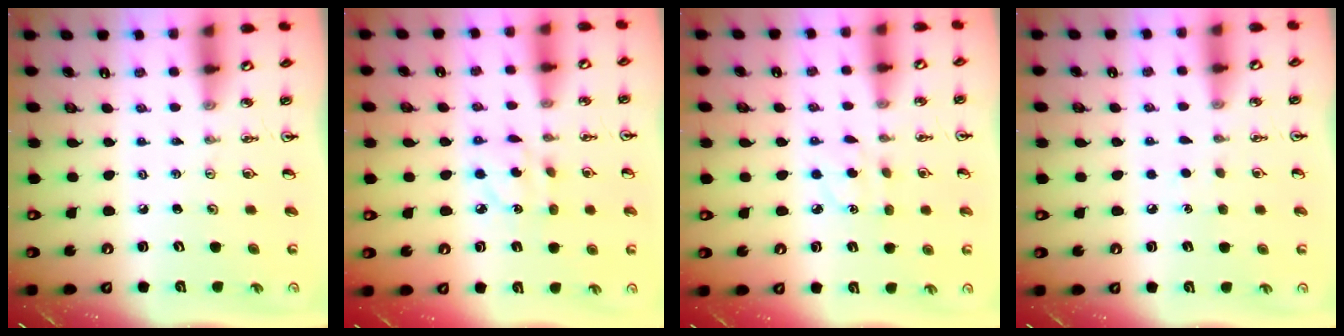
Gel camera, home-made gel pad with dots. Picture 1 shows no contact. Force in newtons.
{"total": 5.6, "press": 5.6, "slide": 0.4}
{"total": 3.6, "press": 3.6, "slide": 0.5}
{"total": 4.0, "press": 4.0, "slide": 0.5}